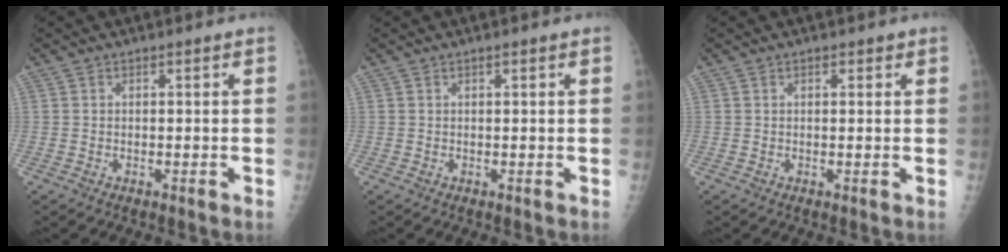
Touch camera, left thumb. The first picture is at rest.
{"total": 0.6, "force": [0.2, 0.1, 0.6], "torque": [-0.008, 0.003, 0.002]}
{"total": 1.1, "force": [0.5, 0.7, 0.7], "torque": [-0.002, 0.001, 0.003]}